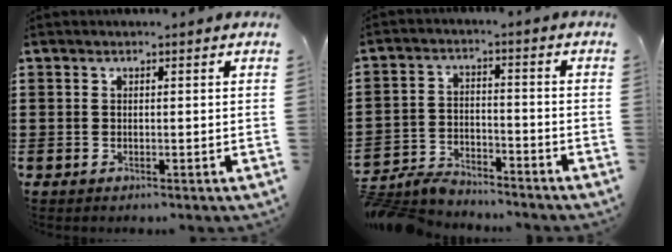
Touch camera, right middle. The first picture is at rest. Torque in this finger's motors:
{"motor_torque": [0.99, -0.47, 0.05, 0.10]}